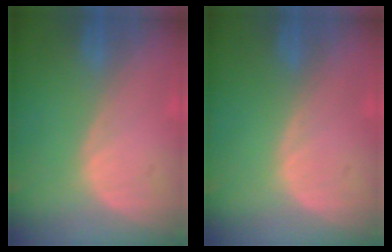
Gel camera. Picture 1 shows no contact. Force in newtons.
{"total": 0.0}